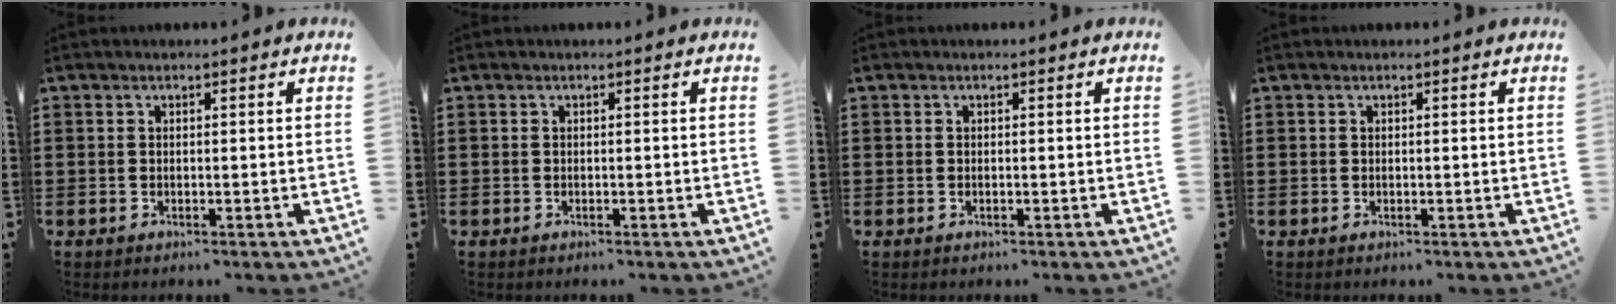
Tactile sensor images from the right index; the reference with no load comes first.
{"total": 0.0}
{"total": 0.0}
{"total": 0.0}